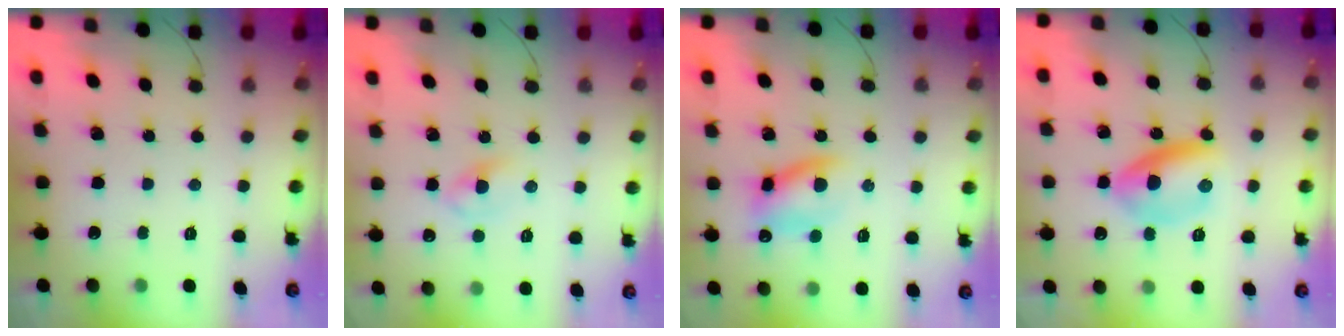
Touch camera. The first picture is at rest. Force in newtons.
{"total": 2.9, "press": 2.6, "slide": 1.3}
{"total": 10.6, "press": 10.3, "slide": 2.3}
{"total": 9.4, "press": 9.4, "slide": 0.9}